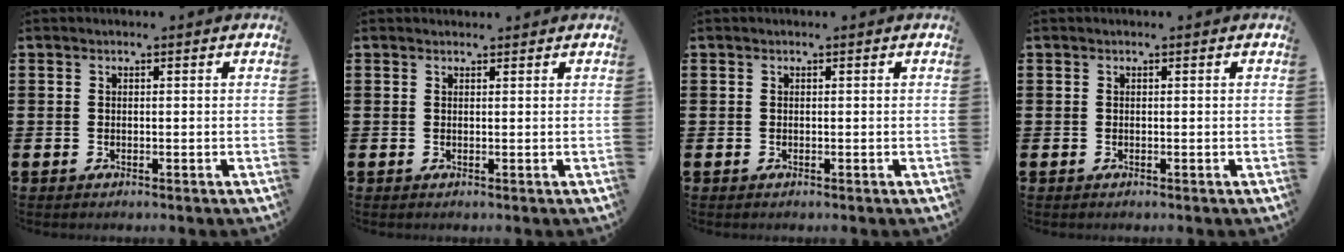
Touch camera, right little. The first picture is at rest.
{"total": 0.7, "force": [0.6, 0.2, 0.1], "torque": [0.006, -0.001, 0.010]}
{"total": 0.0}
{"total": 0.0}